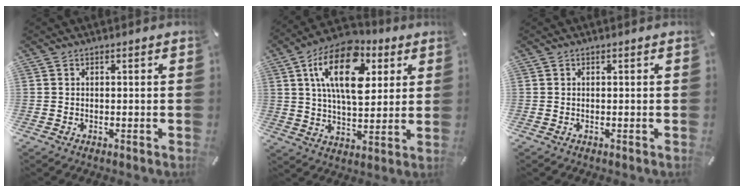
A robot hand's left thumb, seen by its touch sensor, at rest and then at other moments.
{"total": 18.5, "force": [7.0, 10.2, 13.8], "torque": [-0.238, -0.006, 0.117]}
{"total": 0.0}